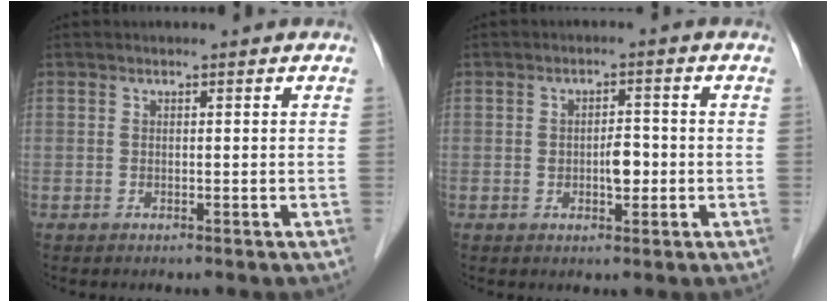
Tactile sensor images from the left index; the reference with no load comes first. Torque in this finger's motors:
{"motor_torque": [0.26, -0.15, 0.08, 0.06]}